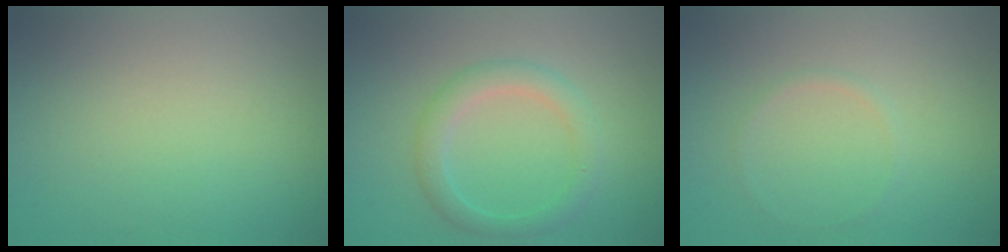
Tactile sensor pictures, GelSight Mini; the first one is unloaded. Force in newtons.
{"total": 2.8, "press": 2.8, "slide": 0.0}
{"total": 0.7, "press": 0.7, "slide": 0.1}